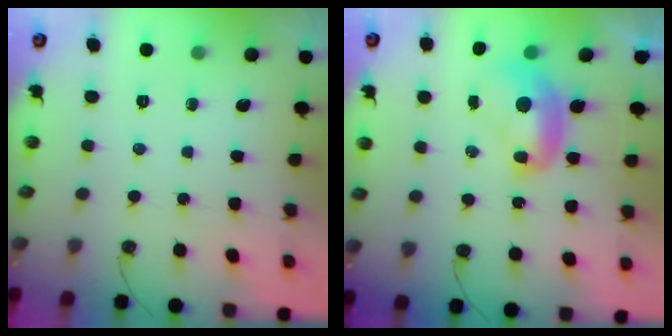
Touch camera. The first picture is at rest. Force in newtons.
{"total": 2.4, "press": 2.4, "slide": 0.3}